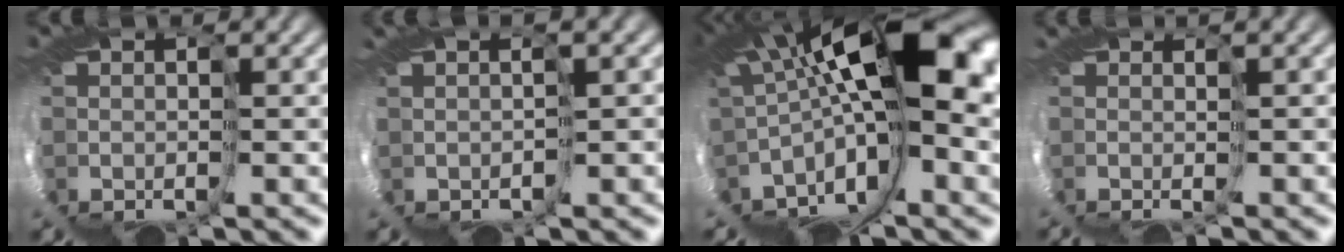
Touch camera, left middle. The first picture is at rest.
{"total": 3.7, "force": [0.1, -3.1, -2.0], "torque": [0.031, -0.011, 0.011]}
{"total": 9.1, "force": [0.2, 0.7, 9.1], "torque": [-0.146, 0.012, 0.005]}
{"total": 2.9, "force": [-1.5, -2.3, -1.0], "torque": [0.005, -0.008, -0.005]}